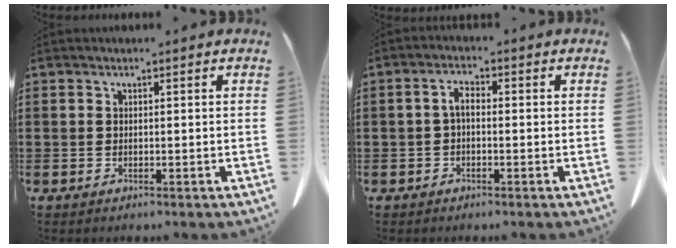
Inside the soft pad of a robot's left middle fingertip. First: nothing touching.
{"total": 2.5, "force": [-0.5, 1.0, 2.2], "torque": [-0.052, 0.002, -0.012]}